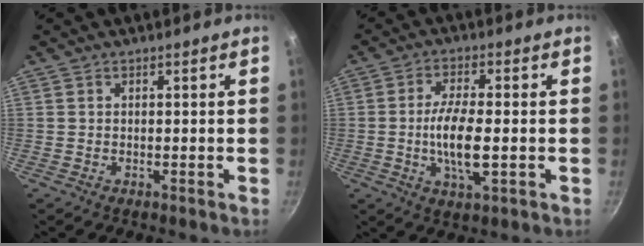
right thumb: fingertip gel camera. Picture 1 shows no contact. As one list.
[{"total": 9.0, "force": [-1.2, 2.9, 8.4], "torque": [-0.167, 0.001, -0.026]}]